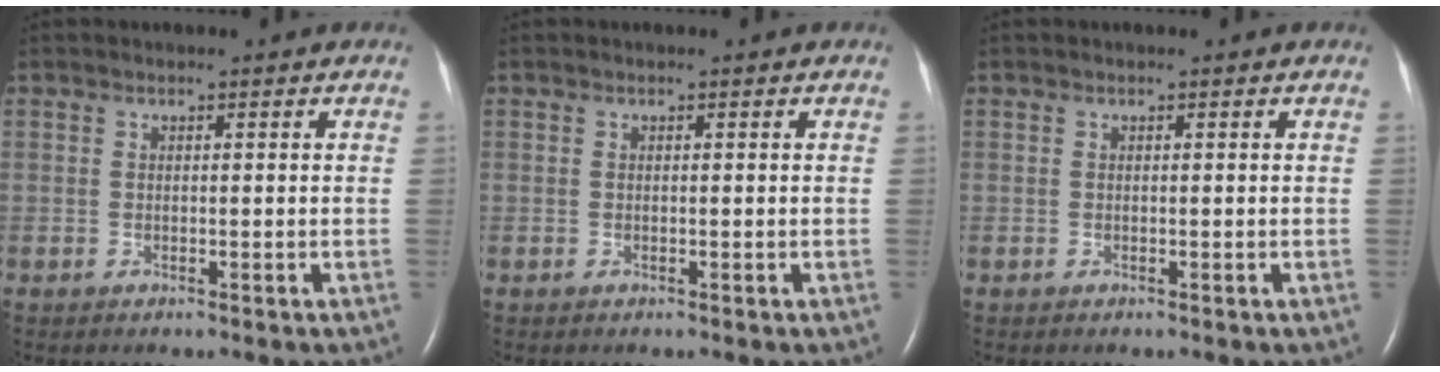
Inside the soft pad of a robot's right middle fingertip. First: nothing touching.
{"total": 0.0}
{"total": 0.0}